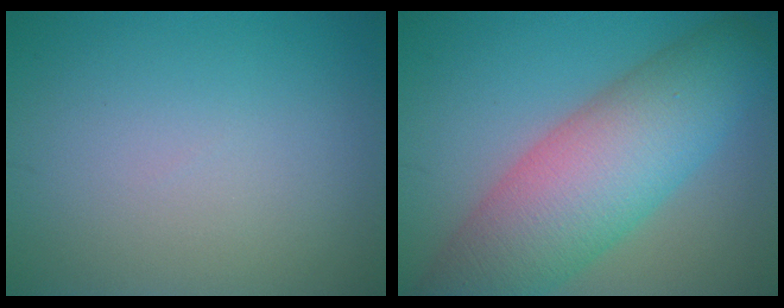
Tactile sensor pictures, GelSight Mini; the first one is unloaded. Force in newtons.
{"total": 10.7, "press": 10.7, "slide": 0.6}